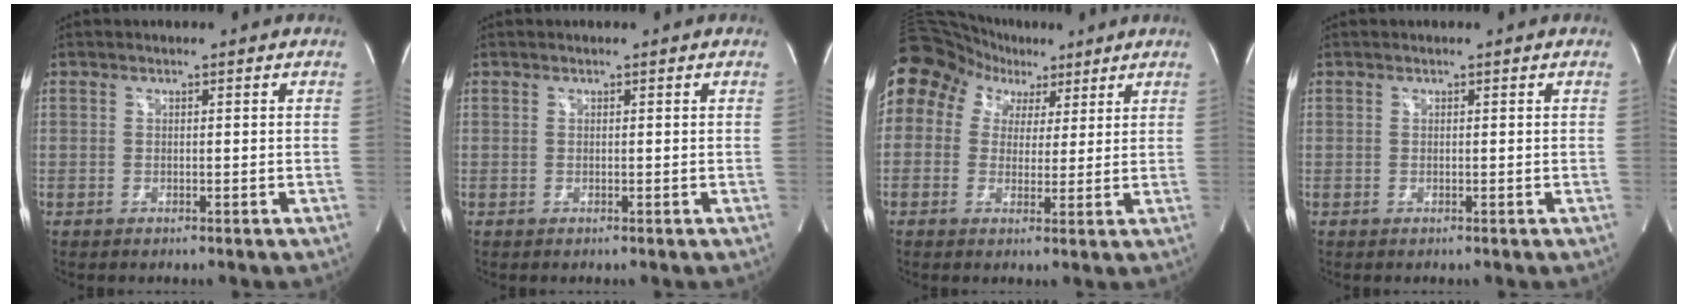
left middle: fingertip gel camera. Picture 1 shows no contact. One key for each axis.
{"total": 0.0}
{"total": 15.7, "fx": 7.6, "fy": 12.6, "fz": 5.4, "tx": -0.137, "ty": 0.089, "tz": 0.140}
{"total": 0.0}